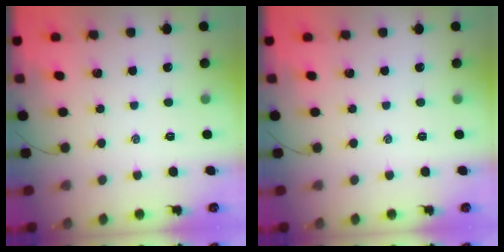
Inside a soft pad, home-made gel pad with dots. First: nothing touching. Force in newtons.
{"total": 0.0}